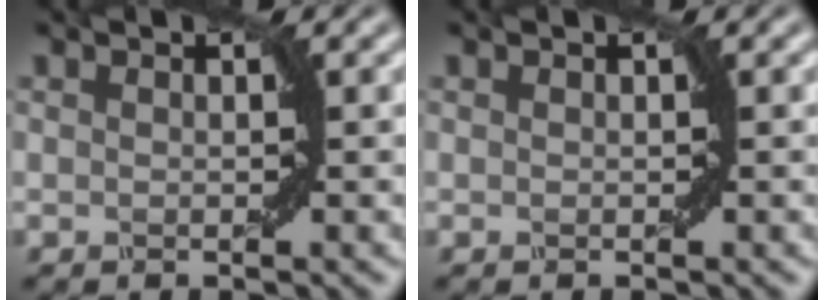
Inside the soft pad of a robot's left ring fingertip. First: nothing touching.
{"total": 0.0}